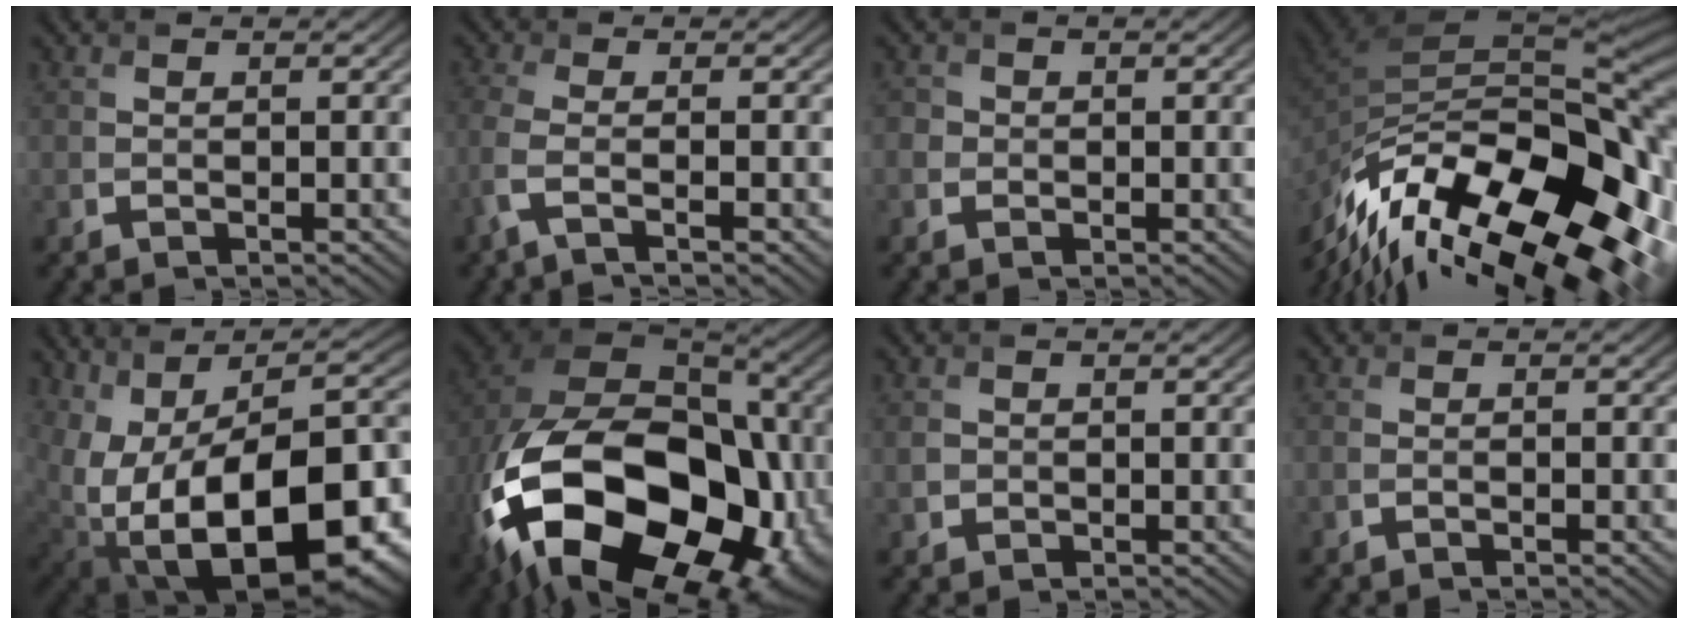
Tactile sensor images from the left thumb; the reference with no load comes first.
{"total": 4.4, "force": [-1.9, 1.0, 3.8], "torque": [-0.084, -0.006, -0.056]}
{"total": 1.7, "force": [-0.1, 1.6, 0.4], "torque": [-0.007, -0.002, -0.006]}
{"total": 19.1, "force": [-10.7, 8.5, 13.3], "torque": [-0.252, -0.036, -0.161]}
{"total": 20.6, "force": [-4.2, 12.4, 15.9], "torque": [-0.232, -0.039, -0.034]}
{"total": 24.6, "force": [-9.2, 16.4, 15.9], "torque": [-0.366, -0.074, -0.117]}
{"total": 1.4, "force": [-0.1, 1.3, 0.5], "torque": [-0.015, -0.005, -0.005]}
{"total": 1.2, "force": [-0.7, 0.3, 0.9], "torque": [-0.018, -0.002, -0.013]}